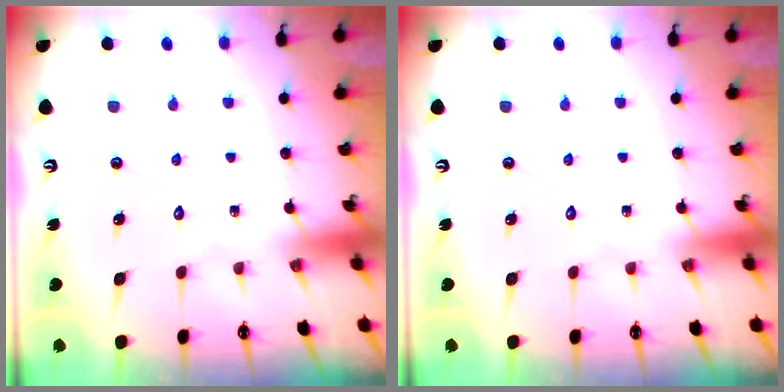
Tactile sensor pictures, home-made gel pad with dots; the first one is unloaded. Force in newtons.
{"total": 0.0}